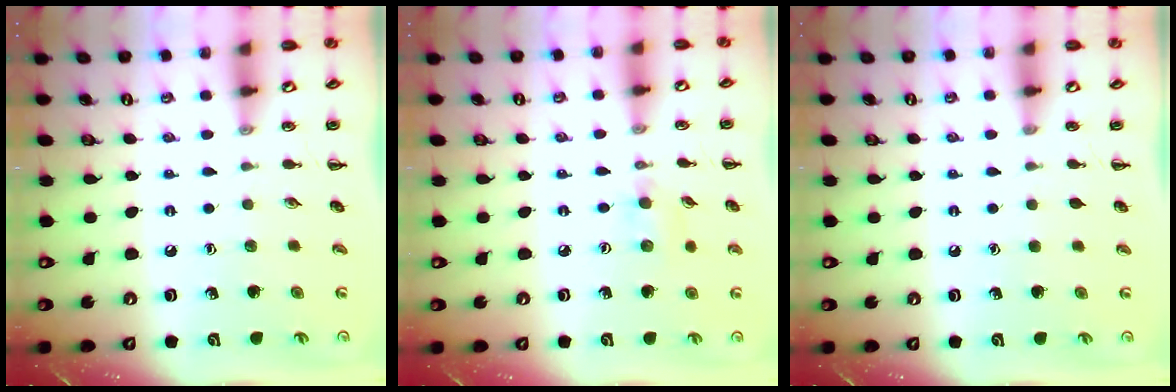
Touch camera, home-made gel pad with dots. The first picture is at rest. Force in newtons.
{"total": 4.9, "press": 4.6, "slide": 1.8}
{"total": 0.0}